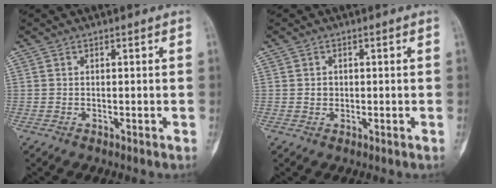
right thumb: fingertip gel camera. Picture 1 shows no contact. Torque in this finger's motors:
{"motor_torque": [0.49, 0.29, 0.40, -0.18, 0.05]}